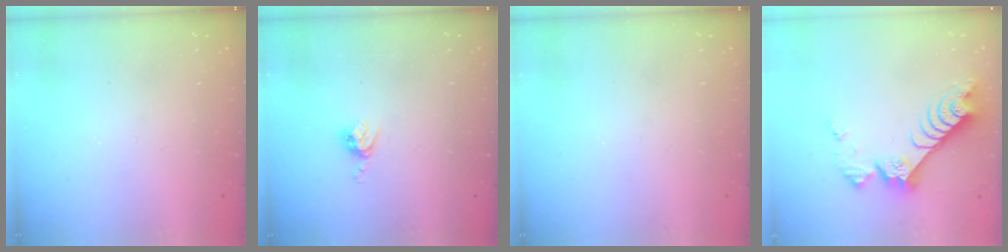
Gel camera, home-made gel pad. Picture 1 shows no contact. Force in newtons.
{"total": 4.3, "press": 4.2, "slide": 0.6}
{"total": 0.0}
{"total": 10.3, "press": 10.3, "slide": 1.0}